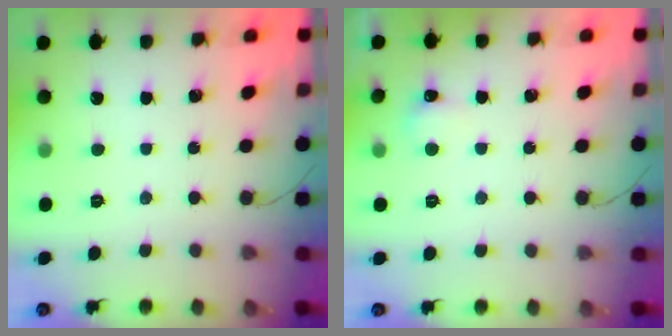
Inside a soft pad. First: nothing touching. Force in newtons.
{"total": 3.8, "press": 3.7, "slide": 1.1}